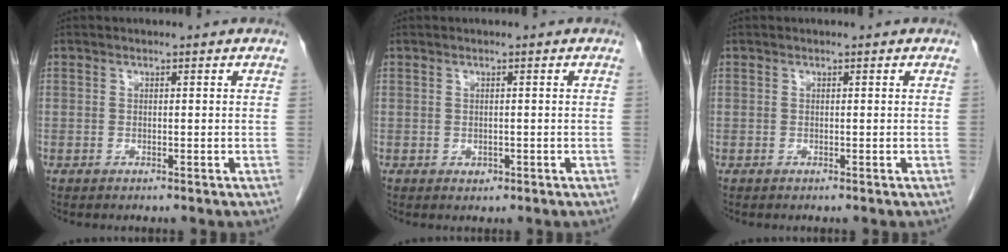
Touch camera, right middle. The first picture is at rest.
{"total": 0.8, "force": [-0.3, 0.6, 0.4], "torque": [-0.009, -0.001, 0.000]}
{"total": 0.0}